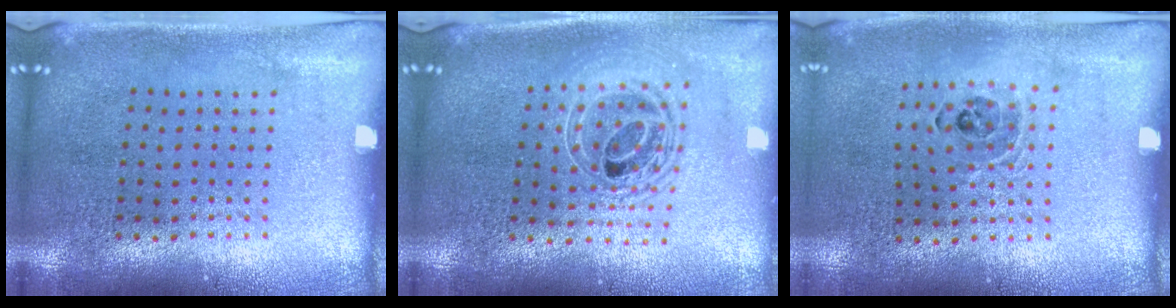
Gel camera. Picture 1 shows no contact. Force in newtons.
{"total": 2.0, "press": 1.5, "slide": 1.2}
{"total": 0.8, "press": 0.8, "slide": 0.2}